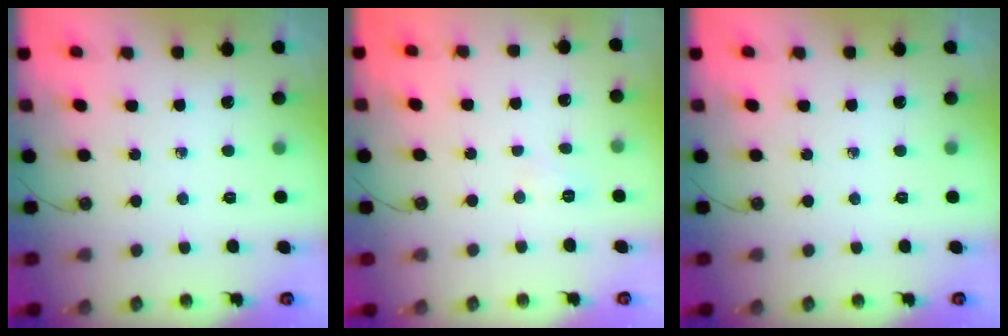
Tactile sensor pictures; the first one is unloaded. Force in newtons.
{"total": 3.2, "press": 3.1, "slide": 0.7}
{"total": 0.0}